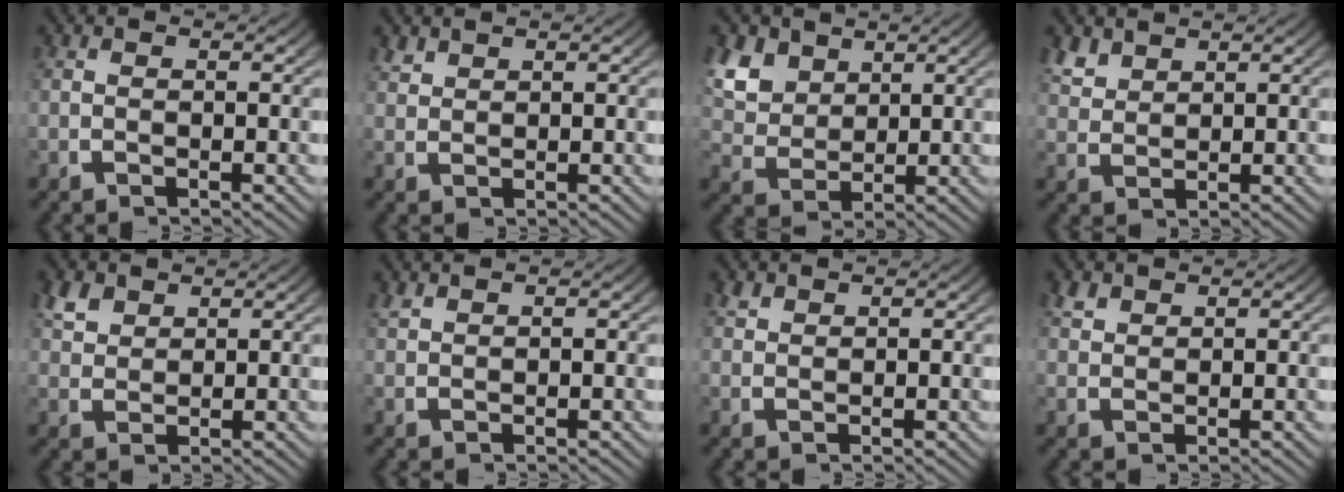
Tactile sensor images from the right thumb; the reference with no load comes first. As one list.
[{"total": 1.4, "force": [1.3, 0.2, 0.2], "torque": [0.001, 0.003, 0.031]}, {"total": 7.1, "force": [2.5, 5.3, 4.0], "torque": [-0.111, -0.021, 0.058]}, {"total": 2.6, "force": [2.2, 1.1, 0.9], "torque": [-0.022, 0.000, 0.050]}, {"total": 2.9, "force": [2.2, 1.4, 1.1], "torque": [-0.024, 0.000, 0.048]}, {"total": 1.1, "force": [1.0, 0.1, 0.2], "torque": [-0.004, 0.004, 0.025]}, {"total": 1.3, "force": [1.1, 0.5, 0.3], "torque": [-0.004, 0.001, 0.028]}, {"total": 1.6, "force": [1.4, 0.7, 0.4], "torque": [-0.006, 0.000, 0.033]}]